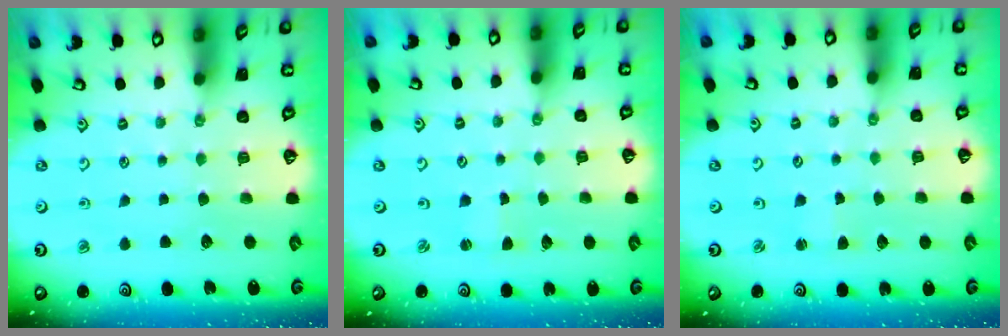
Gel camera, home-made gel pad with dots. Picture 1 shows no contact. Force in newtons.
{"total": 1.1, "press": 1.1, "slide": 0.2}
{"total": 0.7, "press": 0.7, "slide": 0.1}